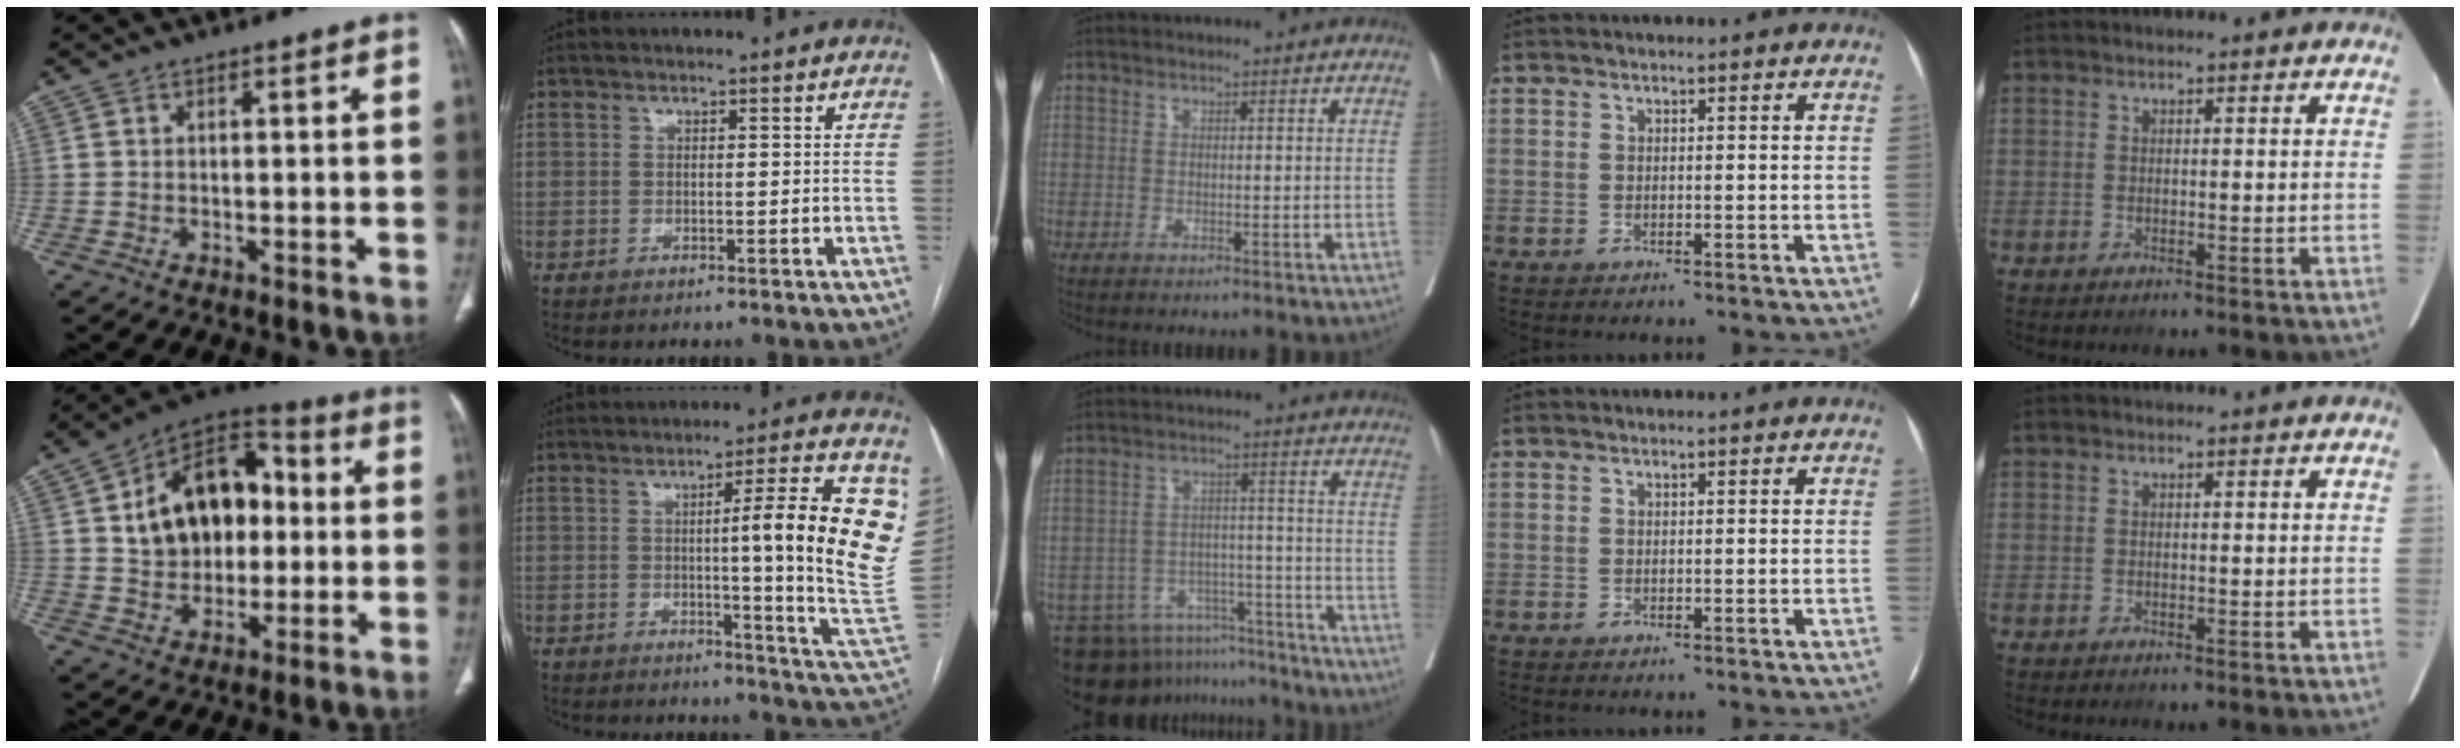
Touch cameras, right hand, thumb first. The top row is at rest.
{"thumb": {"total": 18.9, "force": [2.4, 13.2, 13.3], "torque": [-0.165, 0.027, 0.038]}, "index": {"total": 16.2, "force": [3.5, -1.1, 15.7], "torque": [-0.191, -0.014, 0.038]}, "middle": {"total": 14.2, "force": [-12.9, 5.5, 2.4], "torque": [-0.042, 0.026, -0.181]}}